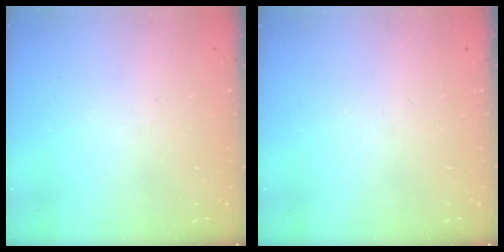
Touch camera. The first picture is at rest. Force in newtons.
{"total": 0.0}